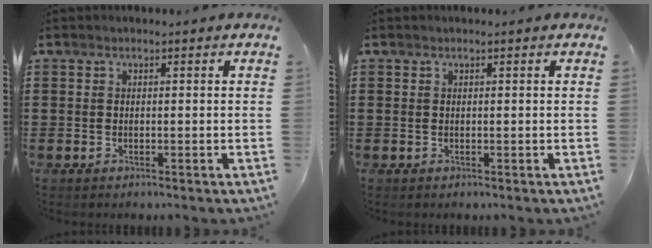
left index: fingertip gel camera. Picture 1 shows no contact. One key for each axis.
{"total": 0.0}